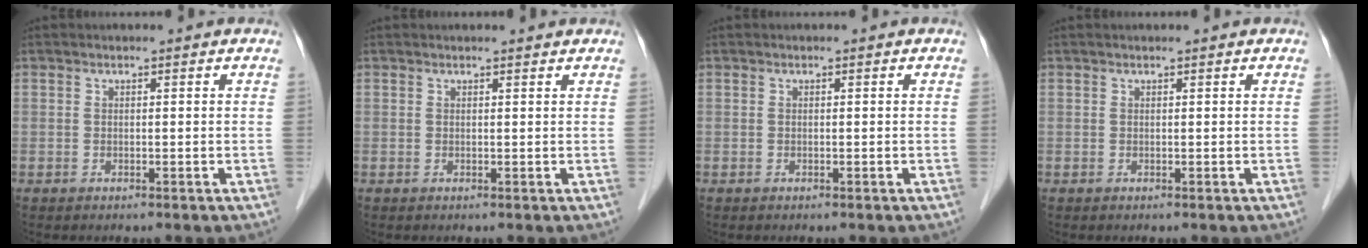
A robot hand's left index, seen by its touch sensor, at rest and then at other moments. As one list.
[{"total": 1.5, "force": [1.5, 0.0, 0.2], "torque": [-0.009, 0.002, 0.018]}, {"total": 0.0}, {"total": 0.9, "force": [0.8, 0.0, 0.4], "torque": [-0.006, 0.012, 0.015]}]